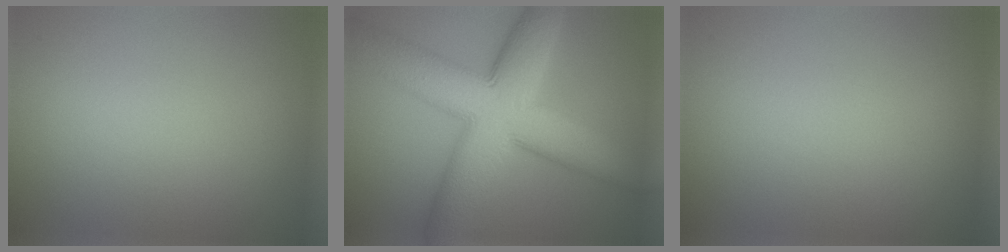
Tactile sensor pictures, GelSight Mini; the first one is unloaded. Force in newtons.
{"total": 11.6, "press": 11.6, "slide": 0.3}
{"total": 0.0}